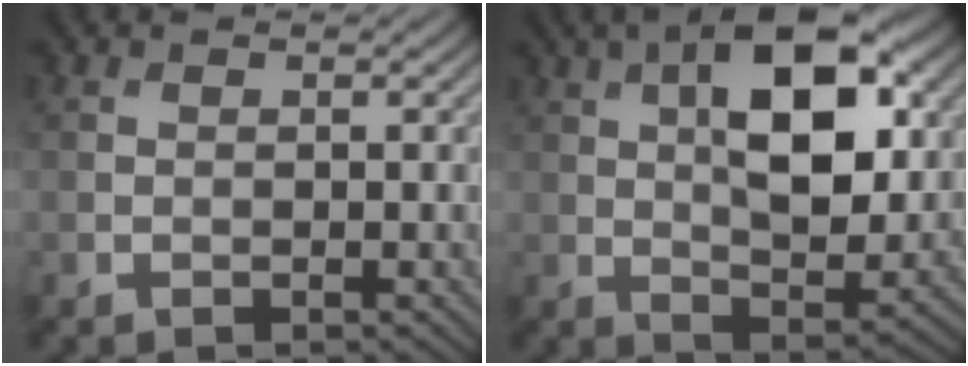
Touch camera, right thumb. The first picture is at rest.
{"total": 13.8, "force": [4.2, 6.5, 11.4], "torque": [-0.183, 0.005, 0.063]}